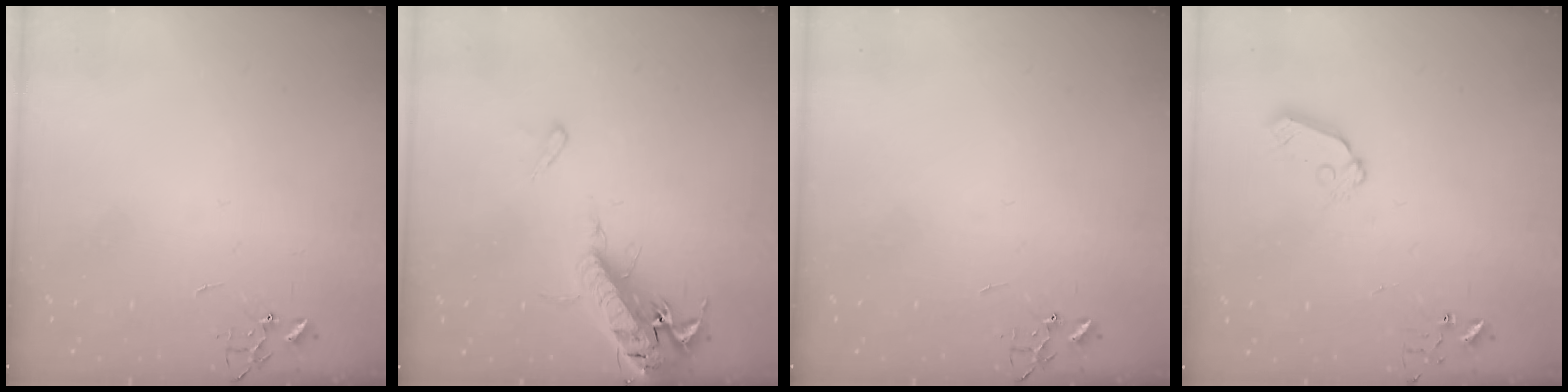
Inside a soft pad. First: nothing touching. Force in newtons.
{"total": 17.4, "press": 16.9, "slide": 4.1}
{"total": 0.0}
{"total": 7.0, "press": 7.0, "slide": 0.6}